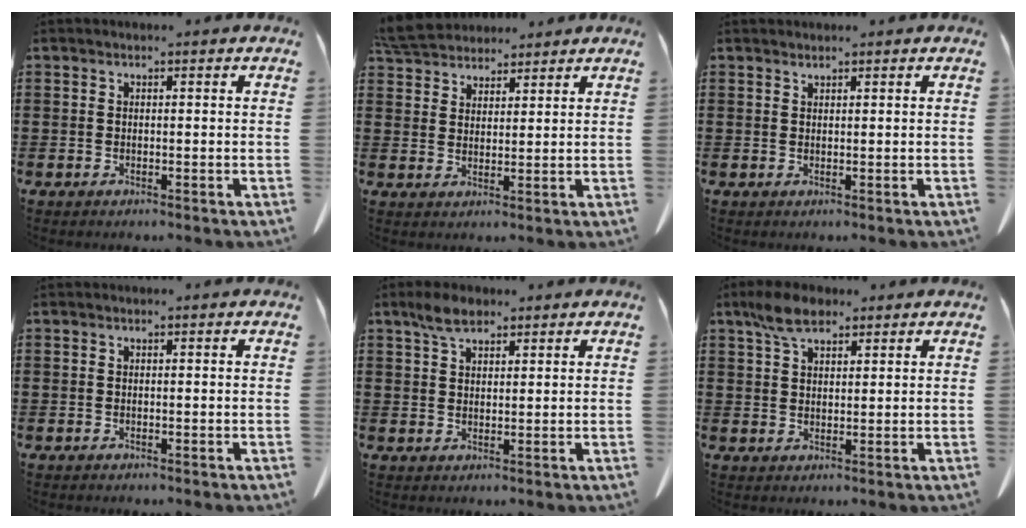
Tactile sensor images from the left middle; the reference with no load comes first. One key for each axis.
{"total": 6.0, "fx": 5.6, "fy": 1.6, "fz": 1.3, "tx": -0.047, "ty": -0.012, "tz": 0.108}
{"total": 0.8, "fx": 0.8, "fy": 0.0, "fz": 0.1, "tx": -0.004, "ty": -0.003, "tz": 0.018}
{"total": 0.0}
{"total": 3.7, "fx": 2.7, "fy": 1.7, "fz": 2.0, "tx": -0.045, "ty": 0.005, "tz": 0.051}
{"total": 5.3, "fx": 3.6, "fy": 2.5, "fz": 3.0, "tx": -0.070, "ty": 0.004, "tz": 0.069}